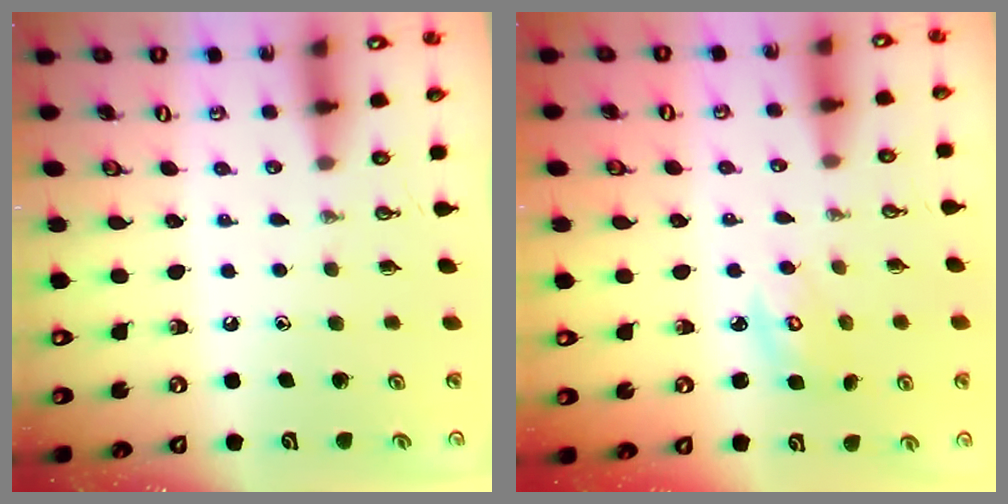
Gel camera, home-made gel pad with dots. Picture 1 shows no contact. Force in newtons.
{"total": 3.2, "press": 3.2, "slide": 0.1}